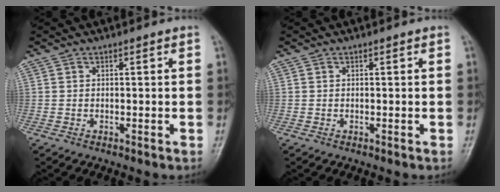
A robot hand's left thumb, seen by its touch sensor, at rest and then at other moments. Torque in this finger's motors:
{"motor_torque": [0.08, 0.10, -0.07, -0.04, 0.00]}